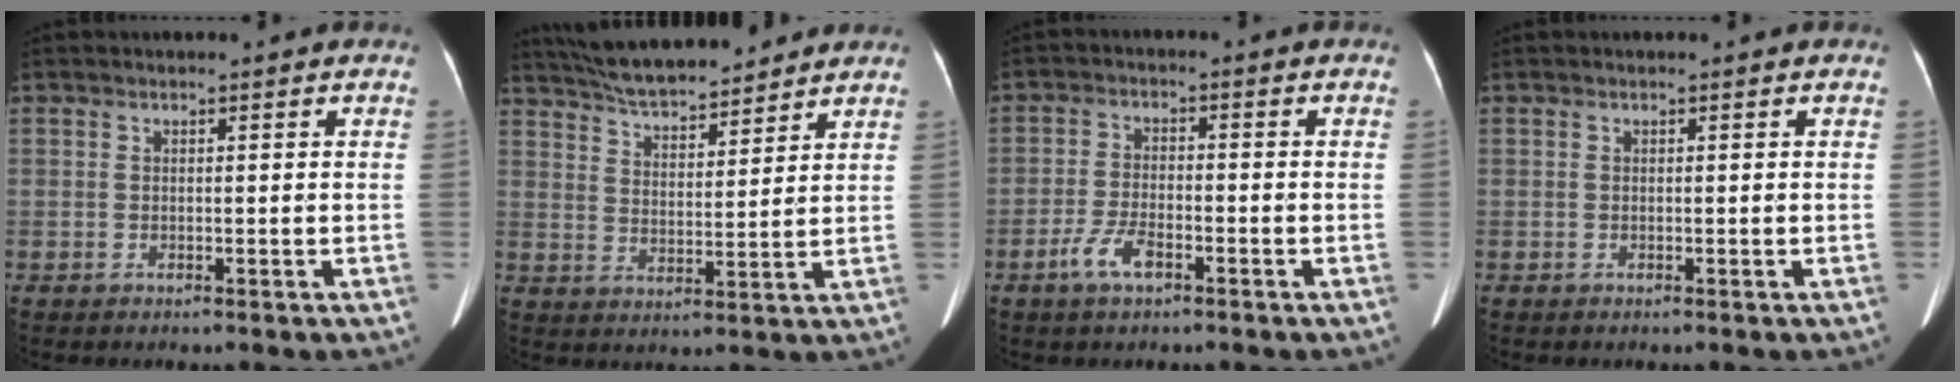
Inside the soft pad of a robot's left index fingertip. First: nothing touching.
{"total": 11.8, "force": [10.7, 2.3, 4.4], "torque": [-0.076, 0.018, 0.177]}
{"total": 4.9, "force": [-4.0, 1.2, 2.5], "torque": [-0.059, -0.005, -0.076]}
{"total": 0.0}